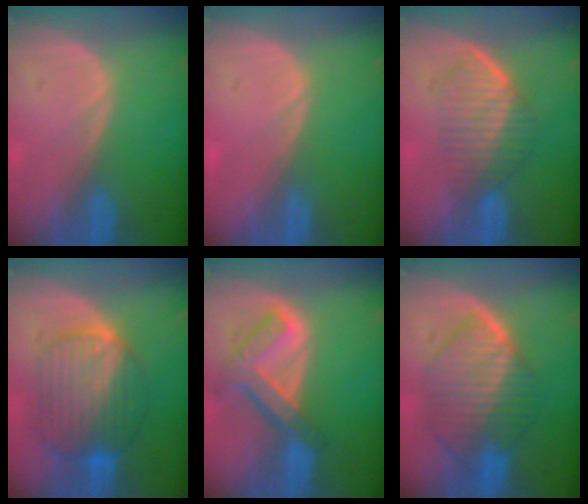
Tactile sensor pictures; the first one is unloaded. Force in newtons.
{"total": 0.7, "press": 0.1, "slide": 0.7}
{"total": 7.1, "press": 6.1, "slide": 3.6}
{"total": 9.9, "press": 9.8, "slide": 1.0}
{"total": 7.6, "press": 6.5, "slide": 4.0}
{"total": 9.3, "press": 9.3, "slide": 0.6}